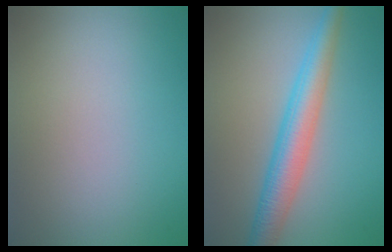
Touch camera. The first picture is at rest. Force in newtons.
{"total": 4.7, "press": 4.7, "slide": 0.1}